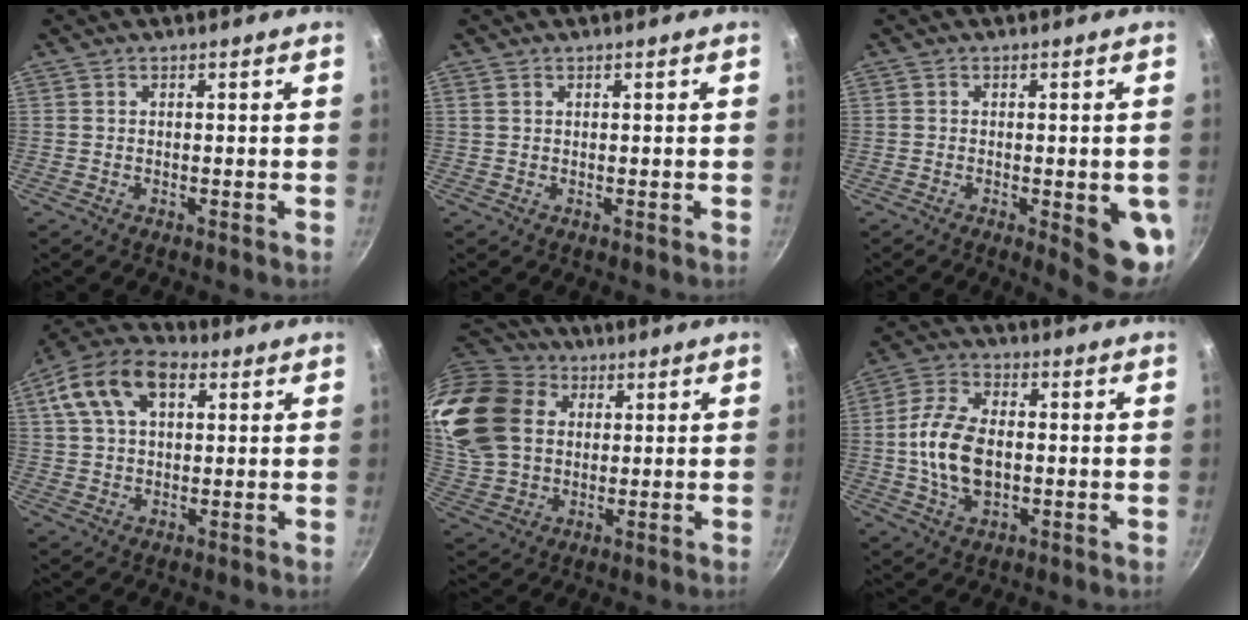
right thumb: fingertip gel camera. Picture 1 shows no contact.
{"total": 0.7, "force": [0.4, 0.5, 0.3], "torque": [-0.006, 0.002, 0.007]}
{"total": 8.9, "force": [-2.1, 2.6, 8.2], "torque": [-0.076, -0.002, -0.020]}
{"total": 13.8, "force": [4.9, 8.5, 9.7], "torque": [-0.171, 0.017, 0.073]}
{"total": 23.8, "force": [8.2, 17.8, 13.5], "torque": [-0.290, 0.010, 0.160]}
{"total": 12.0, "force": [-0.5, 7.3, 9.5], "torque": [-0.174, 0.015, -0.015]}